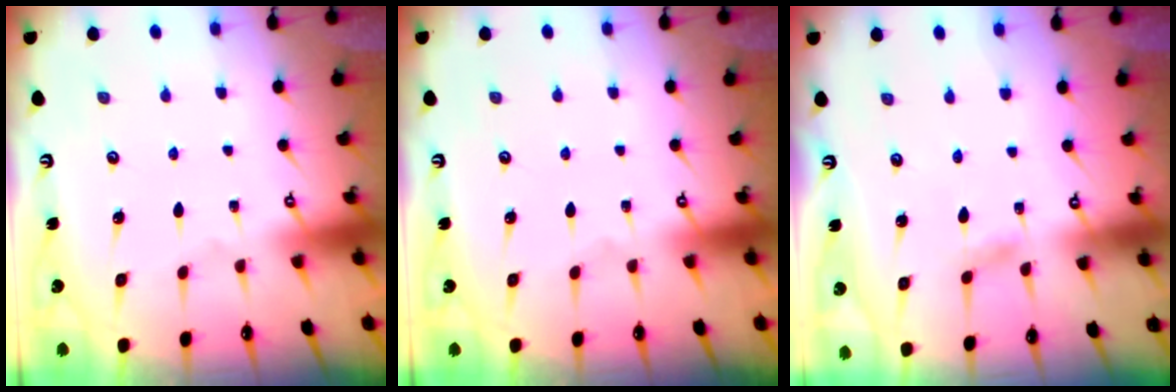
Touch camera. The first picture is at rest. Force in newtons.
{"total": 0.0}
{"total": 3.0, "press": 3.0, "slide": 0.3}